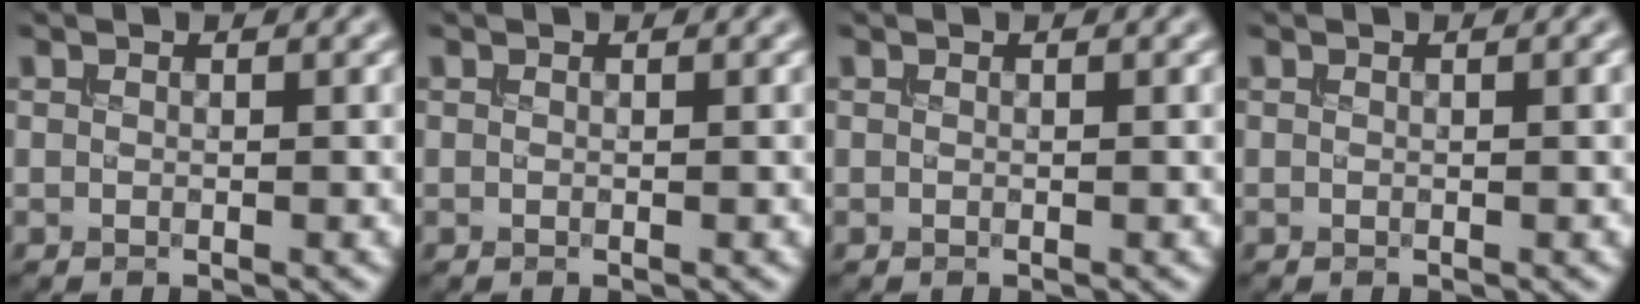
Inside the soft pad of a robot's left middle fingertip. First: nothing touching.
{"total": 0.0}
{"total": 0.0}
{"total": 0.7, "force": [0.2, 0.2, 0.7], "torque": [-0.008, 0.005, 0.002]}